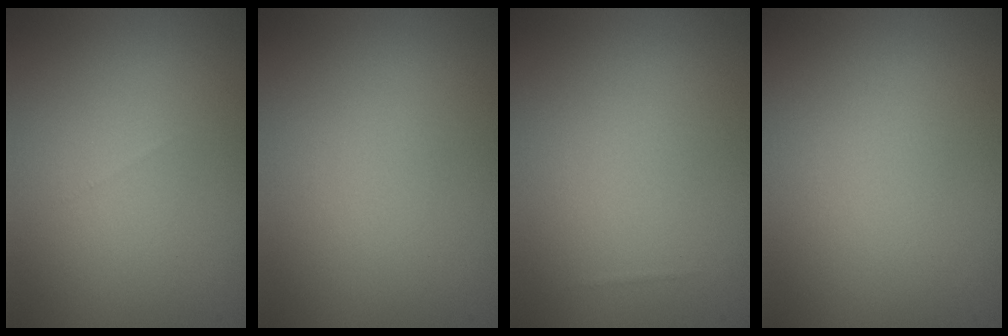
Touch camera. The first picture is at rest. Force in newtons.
{"total": 0.0}
{"total": 0.0}
{"total": 0.0}